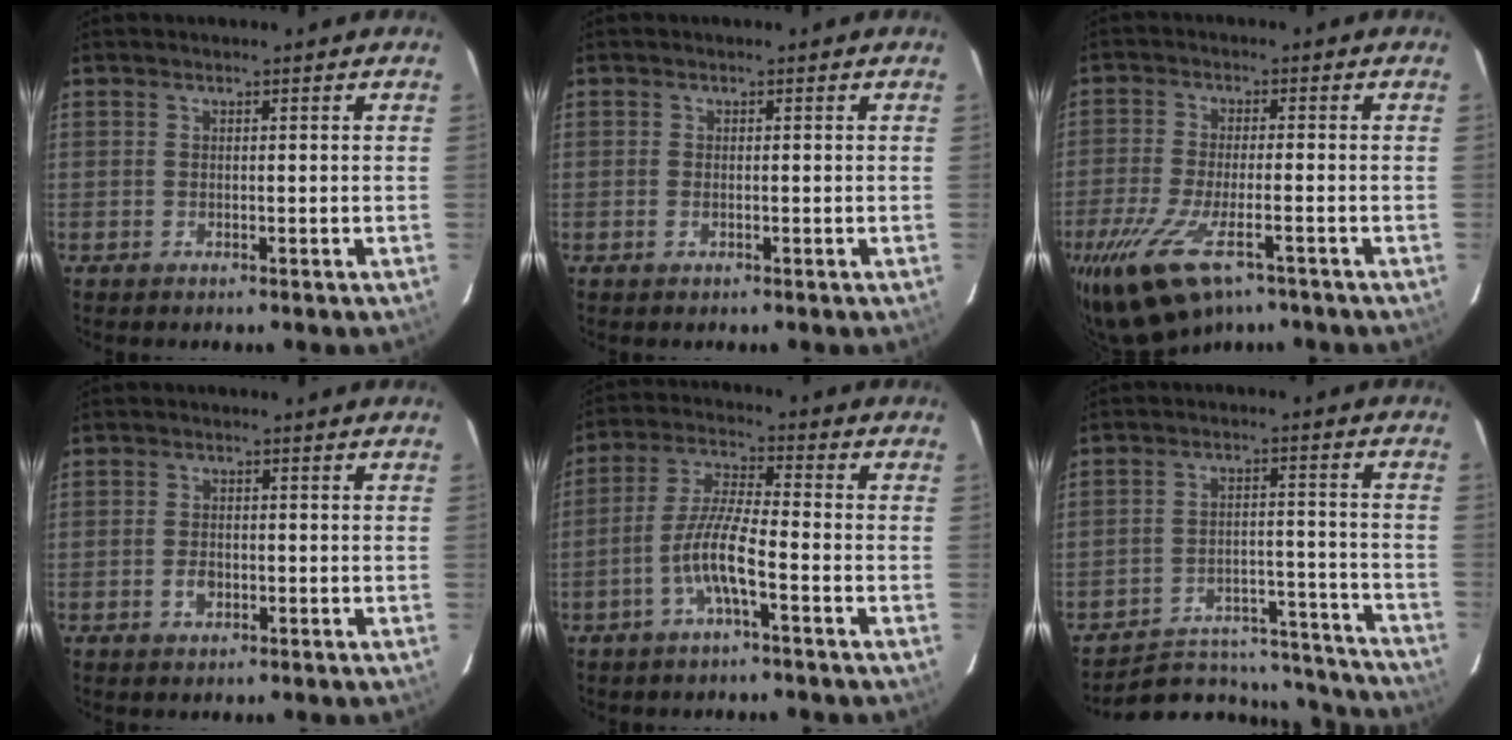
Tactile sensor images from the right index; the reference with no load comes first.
{"total": 0.8, "force": [-0.2, 0.4, 0.6], "torque": [-0.013, 0.000, -0.004]}
{"total": 14.8, "force": [-9.3, 4.9, 10.5], "torque": [-0.230, -0.051, -0.162]}
{"total": 2.5, "force": [-0.8, 1.8, 1.6], "torque": [-0.031, 0.001, -0.014]}
{"total": 7.8, "force": [-3.6, 0.8, 6.8], "torque": [-0.146, 0.006, -0.069]}
{"total": 18.8, "force": [-17.3, 6.3, 3.9], "torque": [-0.072, 0.045, -0.217]}